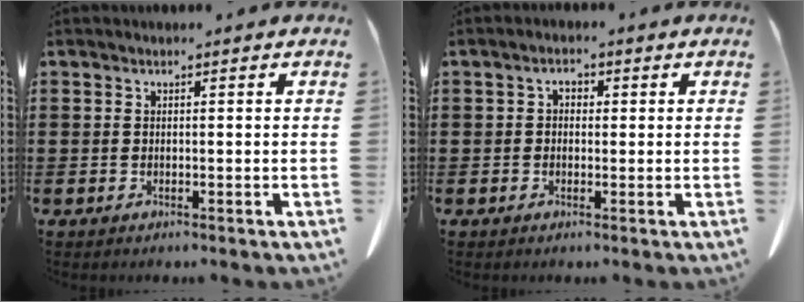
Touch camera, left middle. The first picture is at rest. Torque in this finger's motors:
{"motor_torque": [0.19, 0.37, -0.02, 0.03]}